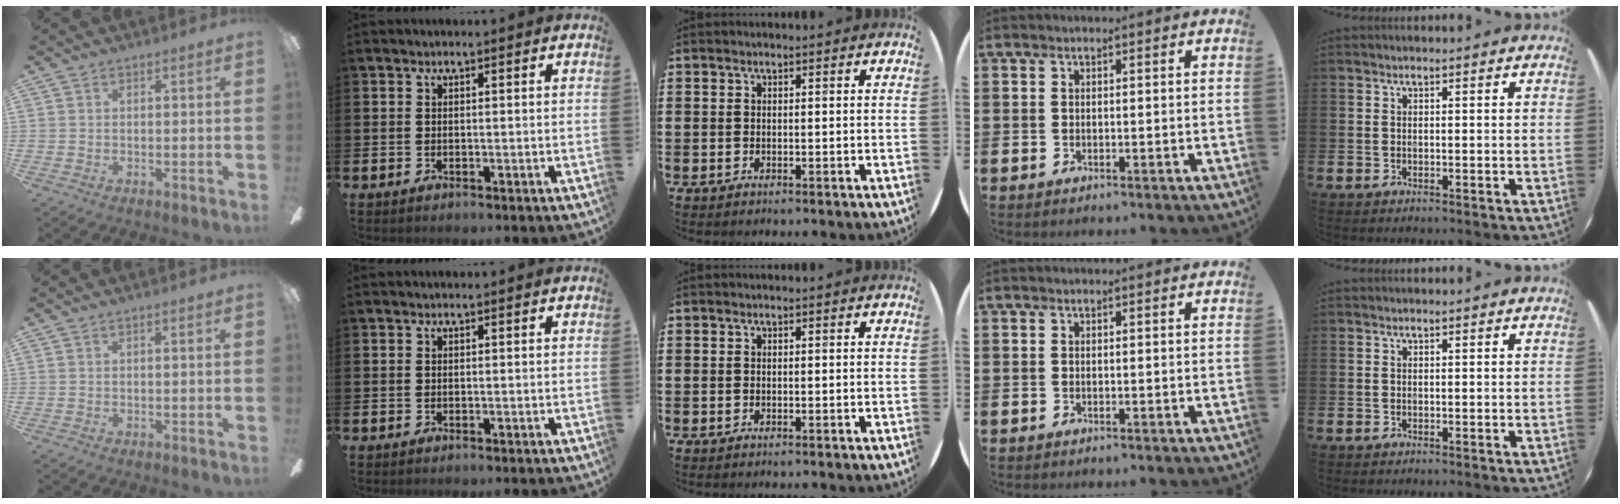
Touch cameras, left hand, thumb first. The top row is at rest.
{}